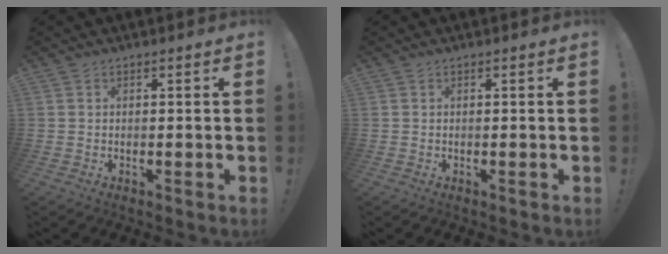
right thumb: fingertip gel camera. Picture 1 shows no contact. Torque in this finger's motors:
{"motor_torque": [-0.01, 0.01, 0.09, 0.03, 0.02]}